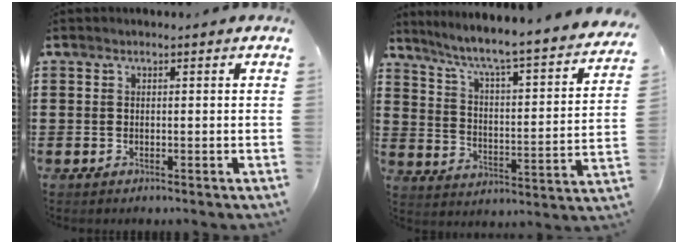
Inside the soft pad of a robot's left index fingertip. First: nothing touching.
{"total": 5.0, "force": [4.1, -0.4, 2.9], "torque": [-0.077, -0.048, 0.057]}